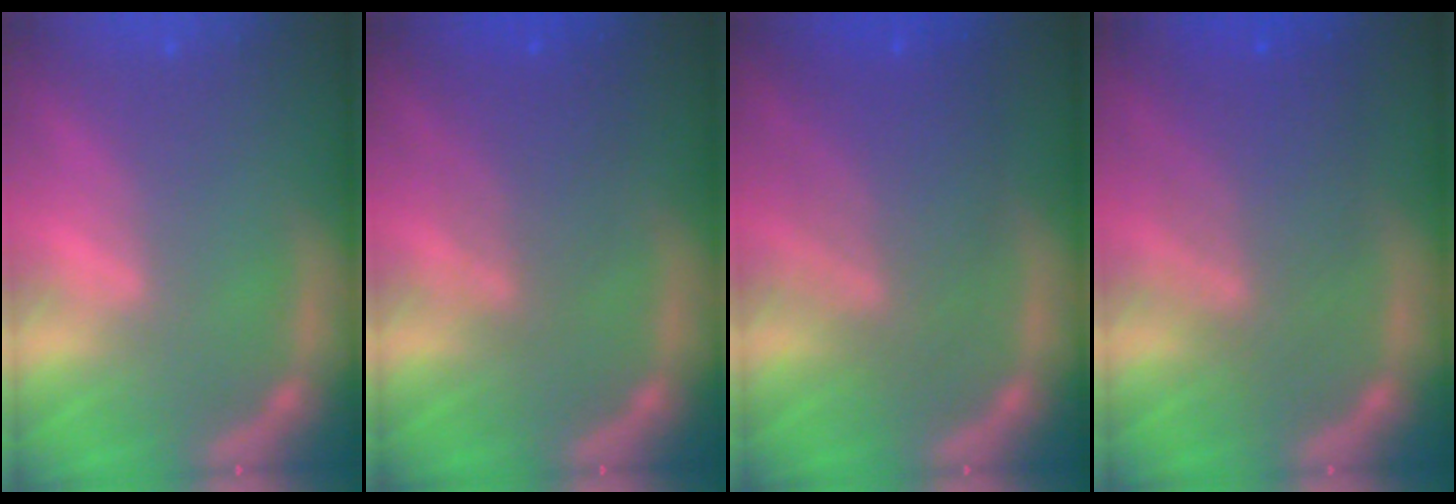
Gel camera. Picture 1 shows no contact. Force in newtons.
{"total": 4.6}
{"total": 7.0}
{"total": 6.5}